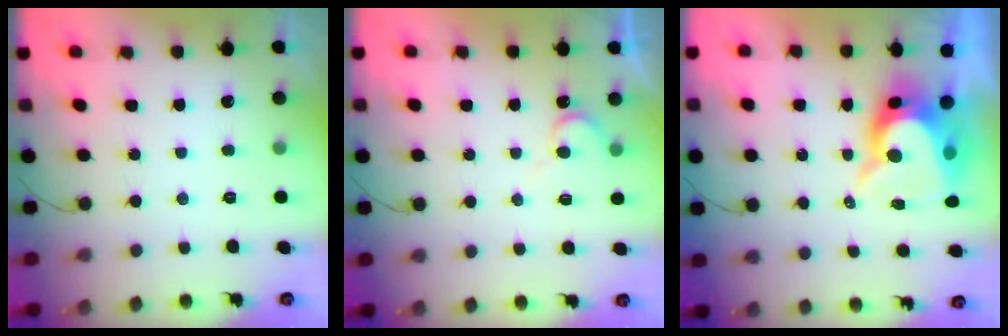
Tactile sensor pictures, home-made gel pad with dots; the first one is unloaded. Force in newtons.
{"total": 6.5, "press": 6.5, "slide": 0.3}
{"total": 10.7, "press": 10.6, "slide": 0.7}